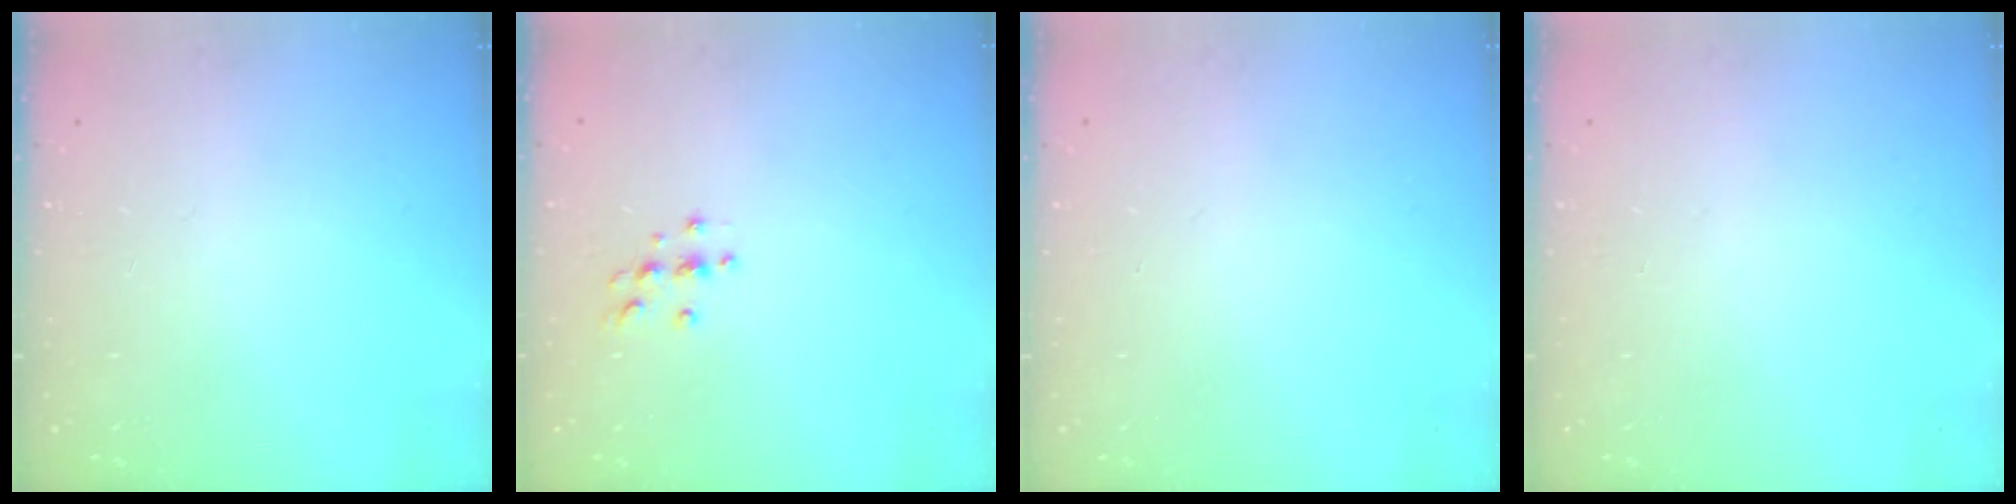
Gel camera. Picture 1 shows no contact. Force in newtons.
{"total": 3.7, "press": 3.7, "slide": 0.4}
{"total": 0.0}
{"total": 0.0}